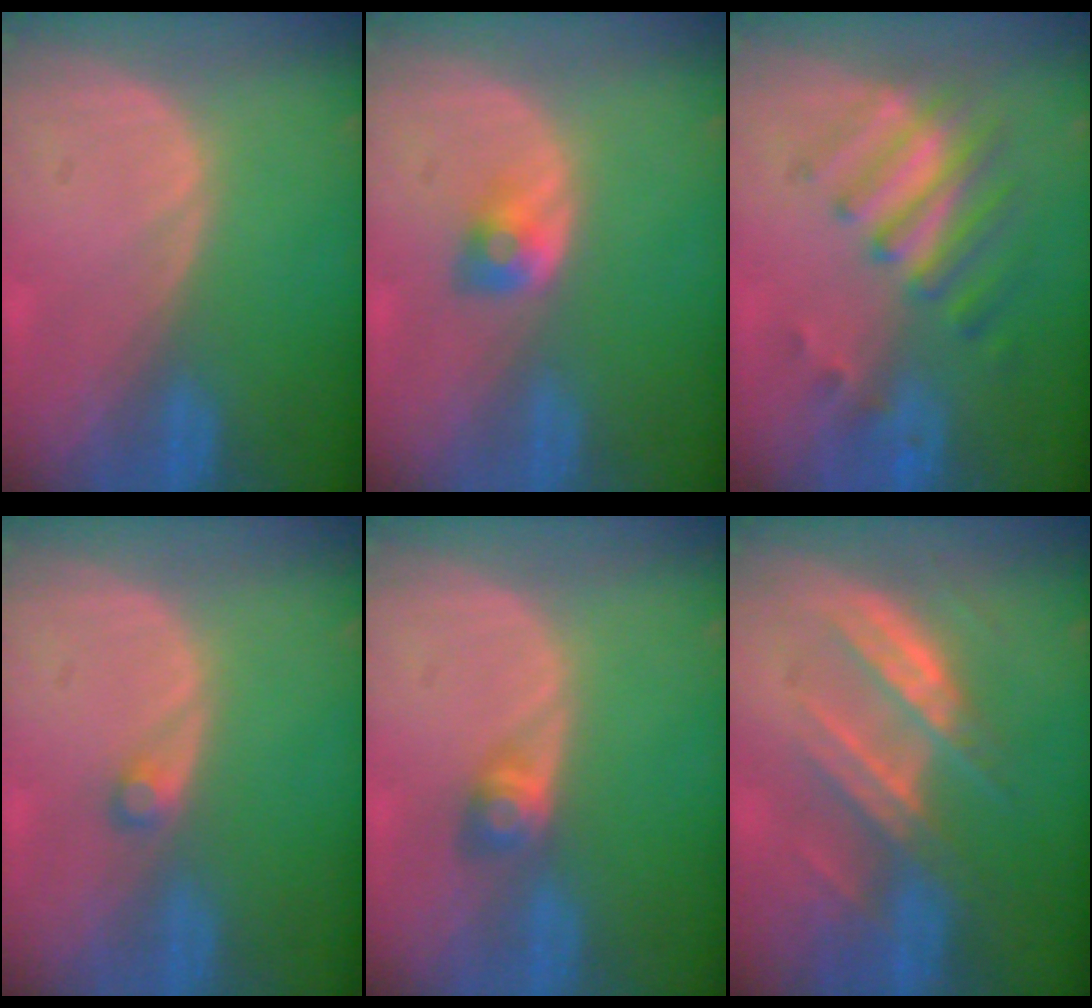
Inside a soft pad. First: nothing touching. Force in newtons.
{"total": 2.6, "press": 2.4, "slide": 1.0}
{"total": 7.8, "press": 7.0, "slide": 3.4}
{"total": 1.3, "press": 1.2, "slide": 0.3}
{"total": 2.7, "press": 2.5, "slide": 1.1}
{"total": 7.4, "press": 7.2, "slide": 1.9}